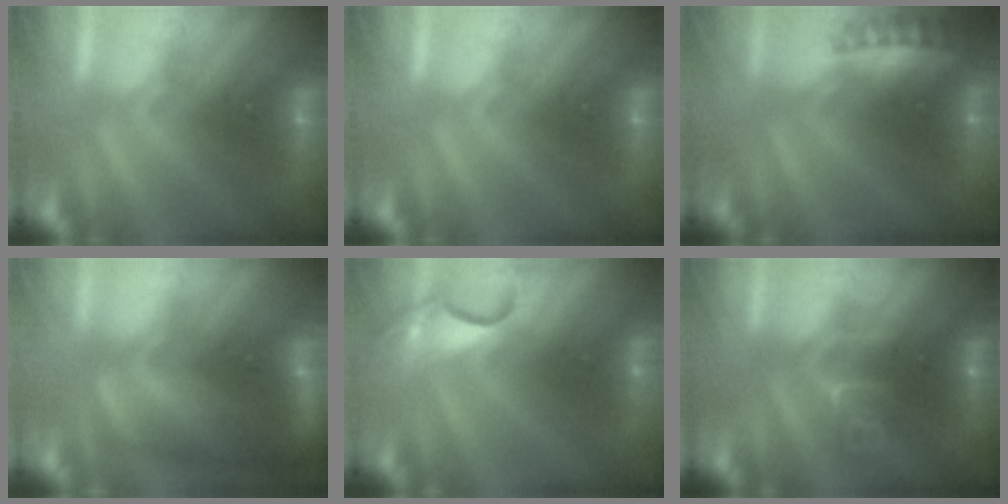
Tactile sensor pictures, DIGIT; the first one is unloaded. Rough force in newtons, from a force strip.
{"total": 0.0}
{"total": 2.6}
{"total": 9.3}
{"total": 4.8}
{"total": 2.8}